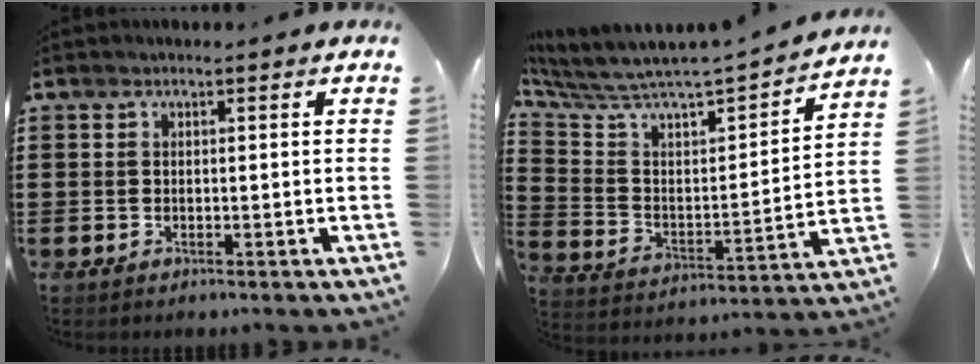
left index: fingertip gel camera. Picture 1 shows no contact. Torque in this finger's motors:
{"motor_torque": [0.81, -1.32, 0.34, 0.21]}